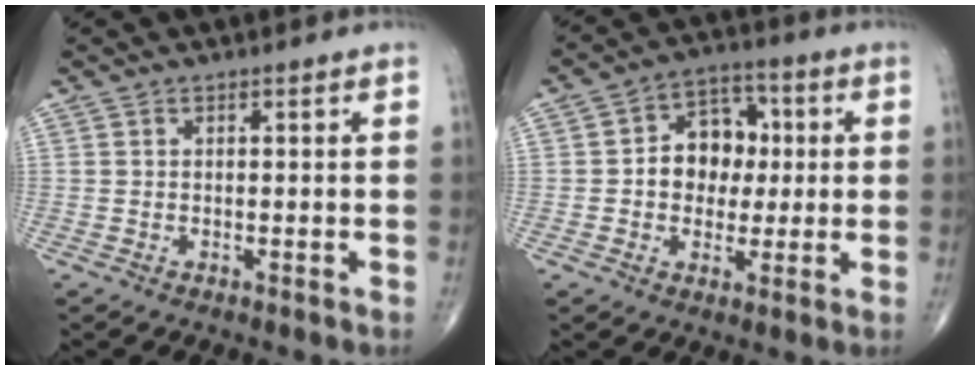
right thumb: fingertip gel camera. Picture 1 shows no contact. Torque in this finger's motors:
{"motor_torque": [0.28, 1.81, 0.93, 0.26, 0.05]}